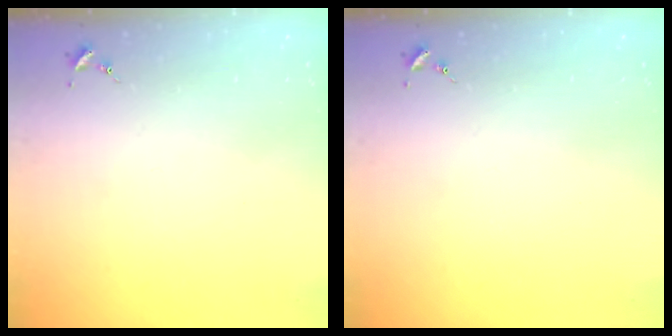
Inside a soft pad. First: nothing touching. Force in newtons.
{"total": 0.0}